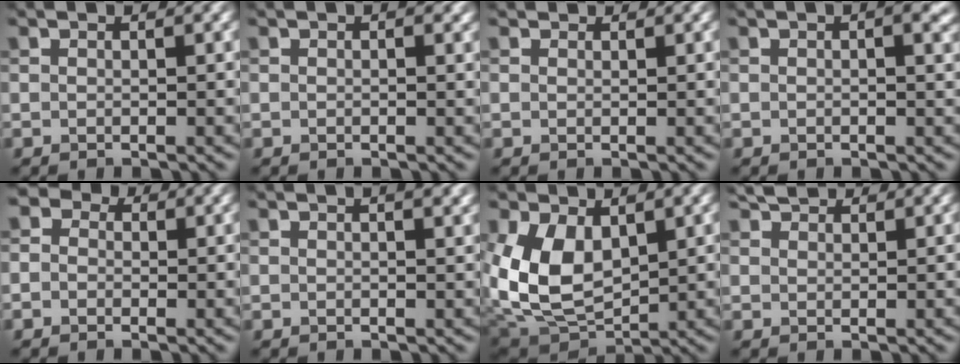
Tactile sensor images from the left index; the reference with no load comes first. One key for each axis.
{"total": 1.1, "fx": 0.4, "fy": 0.6, "fz": 0.9, "tx": -0.008, "ty": -0.002, "tz": 0.005}
{"total": 0.8, "fx": 0.7, "fy": 0.5, "fz": 0.2, "tx": -0.007, "ty": -0.005, "tz": 0.006}
{"total": 2.8, "fx": 1.1, "fy": 1.1, "fz": 2.3, "tx": -0.027, "ty": 0.000, "tz": 0.015}
{"total": 4.1, "fx": 1.2, "fy": 3.4, "fz": 2.0, "tx": -0.025, "ty": 0.020, "tz": -0.026}
{"total": 2.1, "fx": 1.1, "fy": 0.7, "fz": 1.7, "tx": -0.014, "ty": -0.002, "tz": 0.013}
{"total": 7.8, "fx": 1.4, "fy": 4.9, "fz": 5.9, "tx": -0.130, "ty": -0.016, "tz": 0.027}
{"total": 2.6, "fx": 2.3, "fy": 0.9, "fz": 0.8, "tx": -0.015, "ty": 0.008, "tz": 0.037}